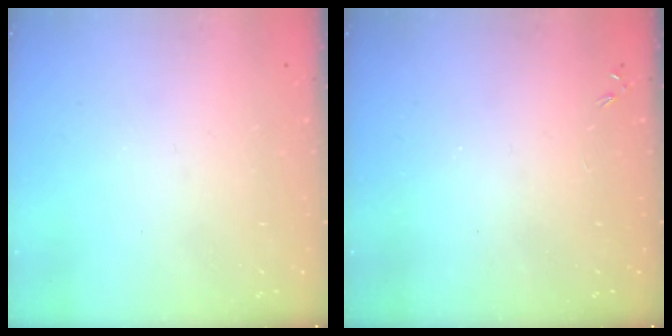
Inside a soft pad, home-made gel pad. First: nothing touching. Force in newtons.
{"total": 0.0}